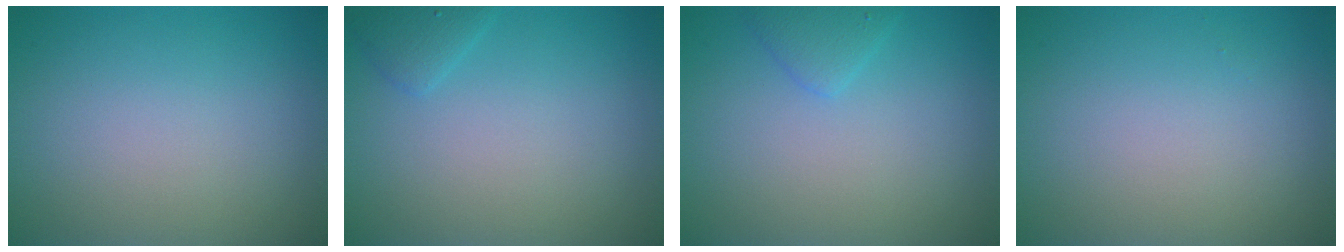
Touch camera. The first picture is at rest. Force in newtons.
{"total": 1.3, "press": 1.3, "slide": 0.2}
{"total": 1.5, "press": 1.5, "slide": 0.1}
{"total": 0.0}